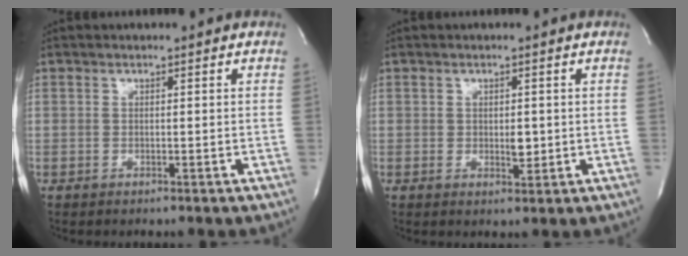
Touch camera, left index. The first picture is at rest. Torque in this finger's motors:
{"motor_torque": [0.07, -0.02, 0.05, 0.02]}